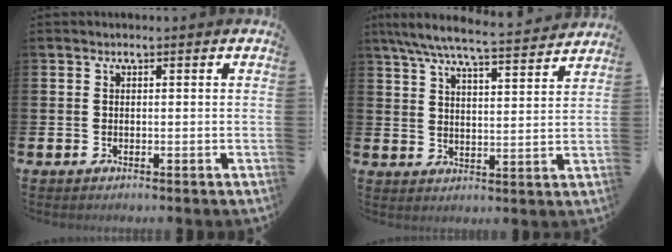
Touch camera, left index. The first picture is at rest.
{"total": 7.7, "force": [7.1, 0.5, 2.9], "torque": [-0.072, -0.048, 0.122]}